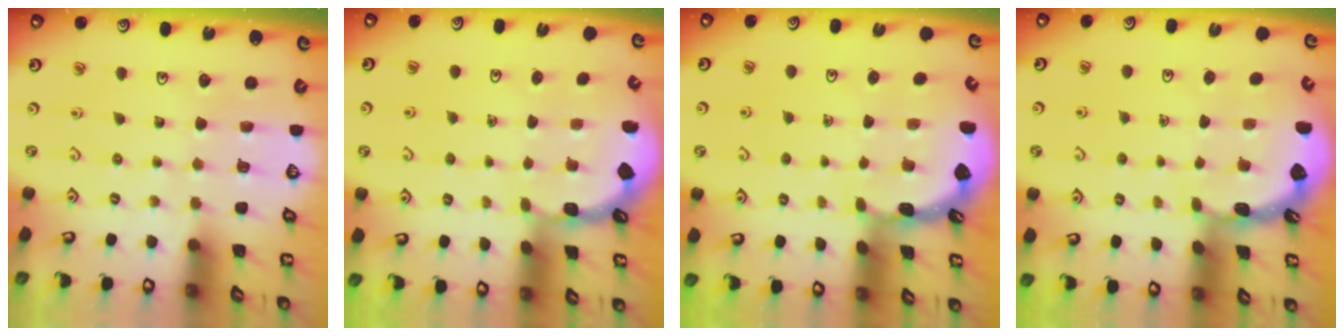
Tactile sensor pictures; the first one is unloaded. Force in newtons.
{"total": 1.1, "press": 1.1, "slide": 0.1}
{"total": 1.6, "press": 1.6, "slide": 0.1}
{"total": 1.8, "press": 1.8, "slide": 0.1}